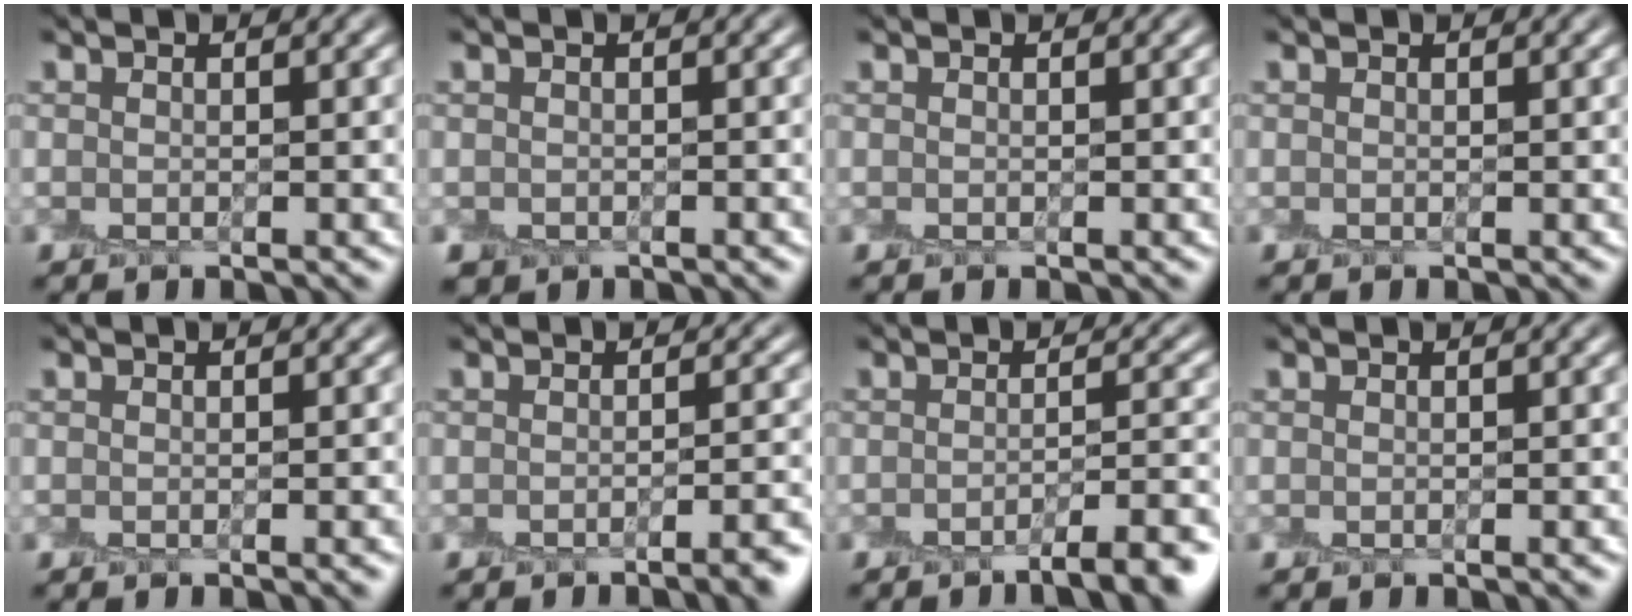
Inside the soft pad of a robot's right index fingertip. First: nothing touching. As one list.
[{"total": 0.9, "force": [-0.7, 0.5, 0.0], "torque": [0.001, -0.008, -0.013]}, {"total": 0.0}, {"total": 0.0}, {"total": 1.1, "force": [-0.5, 0.2, 0.9], "torque": [-0.008, 0.000, -0.009]}, {"total": 3.6, "force": [-2.0, 1.0, 2.9], "torque": [-0.021, 0.004, -0.033]}, {"total": 5.8, "force": [-3.6, 1.3, 4.3], "torque": [-0.050, 0.006, -0.055]}, {"total": 0.6, "force": [-0.4, 0.0, 0.4], "torque": [-0.004, 0.001, -0.005]}]